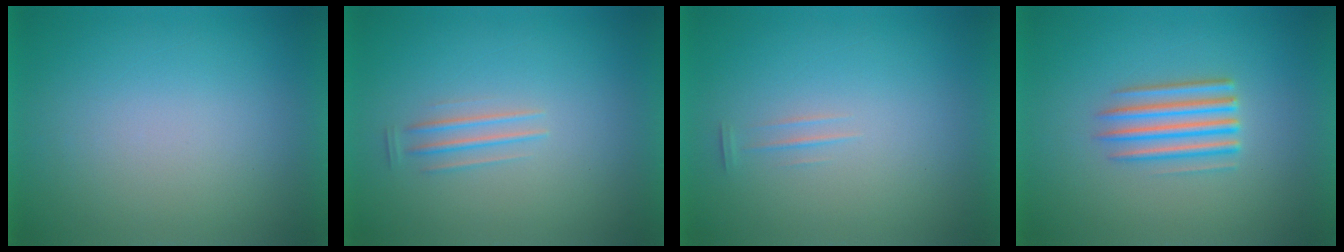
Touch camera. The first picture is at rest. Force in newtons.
{"total": 1.3}
{"total": 1.3}
{"total": 3.6}